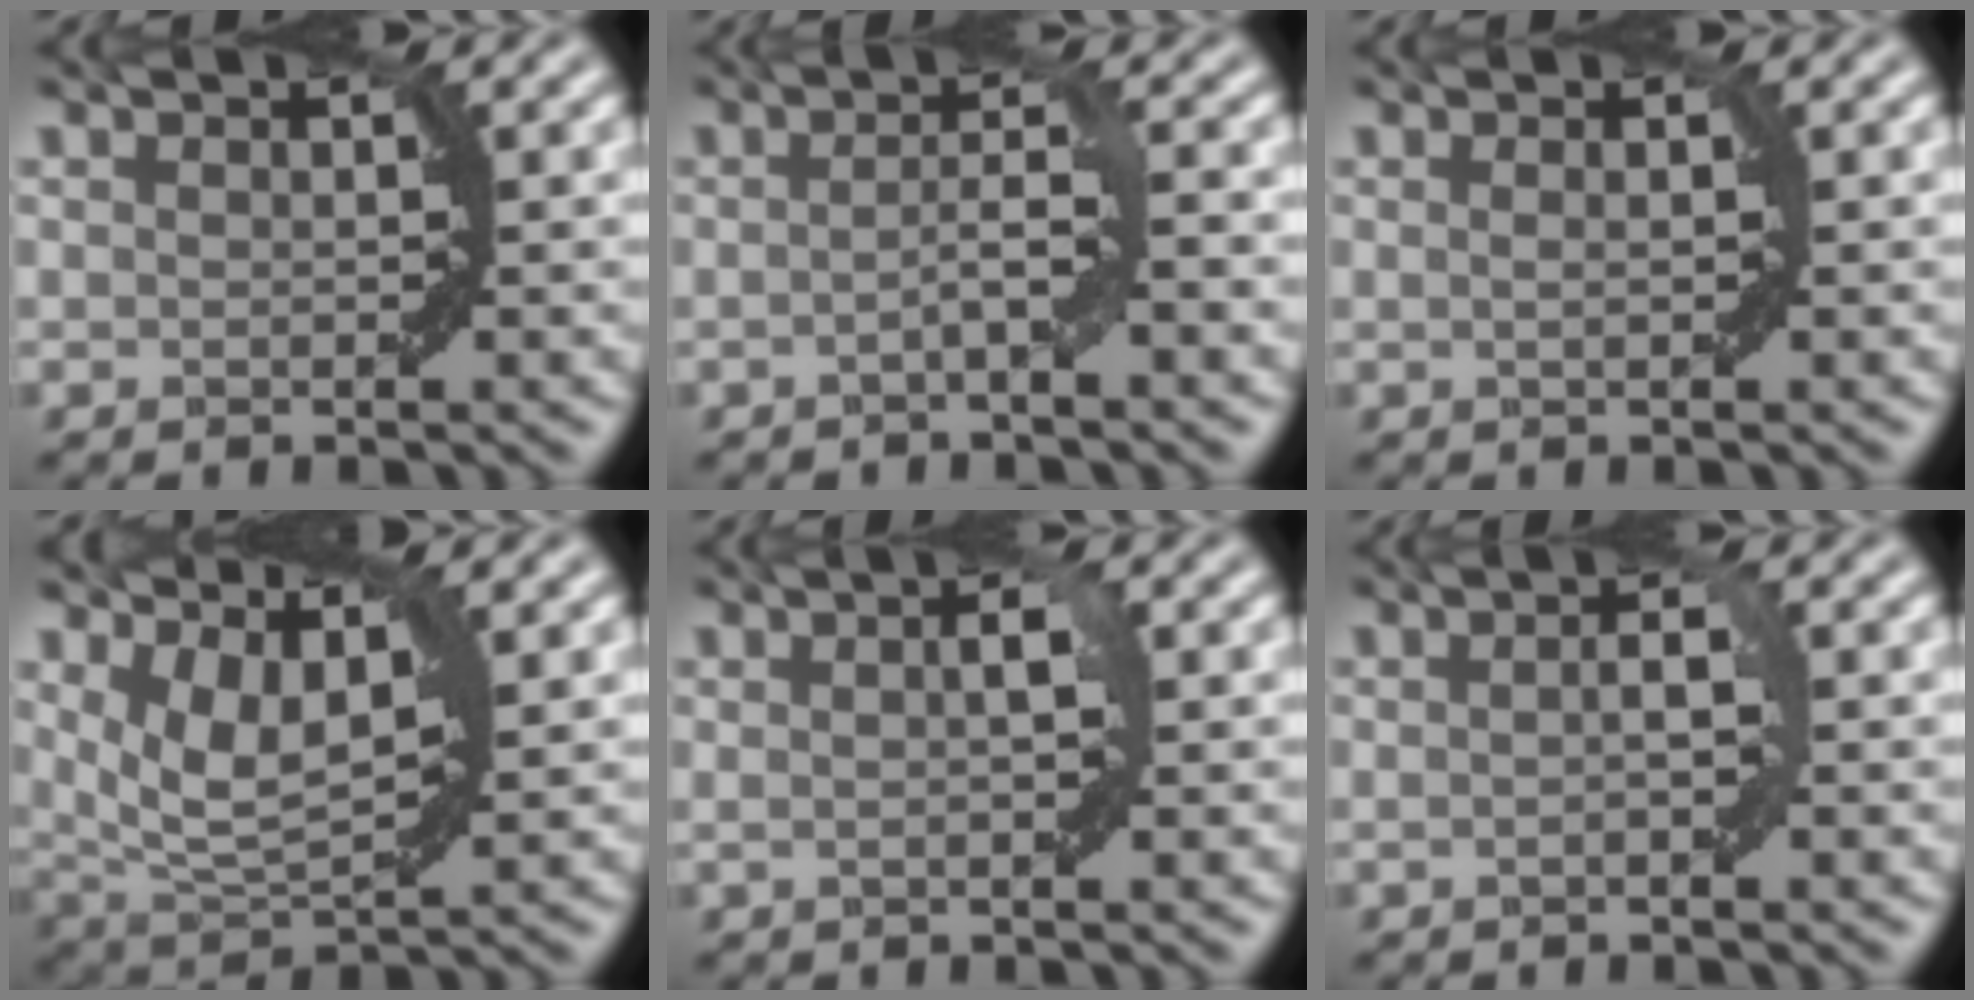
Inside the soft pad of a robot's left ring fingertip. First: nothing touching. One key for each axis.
{"total": 2.4, "fx": -0.7, "fy": 0.0, "fz": 2.2, "tx": -0.041, "ty": 0.007, "tz": -0.017}
{"total": 0.6, "fx": 0.1, "fy": 0.0, "fz": 0.6, "tx": -0.011, "ty": 0.004, "tz": 0.002}
{"total": 4.6, "fx": 2.4, "fy": 1.9, "fz": 3.5, "tx": -0.080, "ty": -0.007, "tz": 0.052}
{"total": 2.0, "fx": 0.4, "fy": 0.2, "fz": 1.9, "tx": -0.025, "ty": 0.005, "tz": 0.003}
{"total": 1.6, "fx": 0.0, "fy": 0.1, "fz": 1.6, "tx": -0.028, "ty": 0.005, "tz": 0.000}